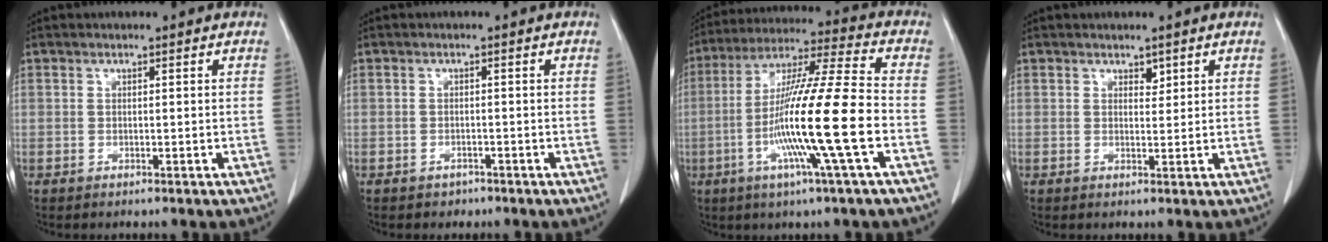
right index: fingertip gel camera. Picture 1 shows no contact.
{"total": 1.4, "force": [-1.0, 1.0, 0.0], "torque": [-0.010, 0.002, -0.012]}
{"total": 17.4, "force": [-4.6, -1.1, 16.8], "torque": [-0.313, -0.010, -0.094]}
{"total": 1.2, "force": [0.9, 0.6, 0.6], "torque": [-0.006, -0.004, 0.012]}